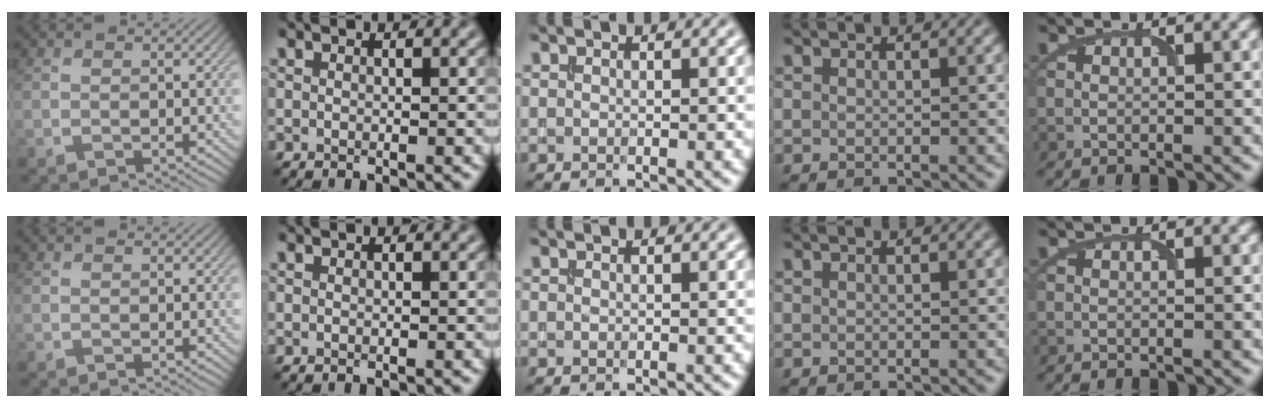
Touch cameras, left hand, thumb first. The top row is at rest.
{}